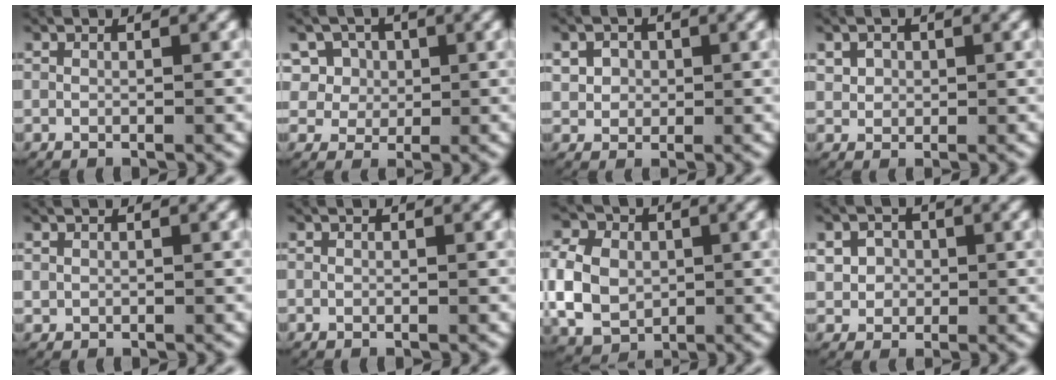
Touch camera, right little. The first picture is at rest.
{"total": 6.6, "force": [0.8, 6.1, 2.2], "torque": [-0.072, -0.013, 0.012]}
{"total": 3.5, "force": [0.5, 3.1, 1.5], "torque": [-0.042, -0.008, 0.016]}
{"total": 2.3, "force": [0.5, 2.1, 1.0], "torque": [-0.032, -0.006, 0.015]}
{"total": 0.7, "force": [0.4, 0.6, 0.2], "torque": [-0.008, -0.001, 0.011]}
{"total": 0.0}
{"total": 8.8, "force": [-0.9, 7.7, 4.2], "torque": [-0.112, -0.020, -0.010]}
{"total": 4.0, "force": [0.3, 3.7, 1.7], "torque": [-0.045, -0.011, 0.012]}